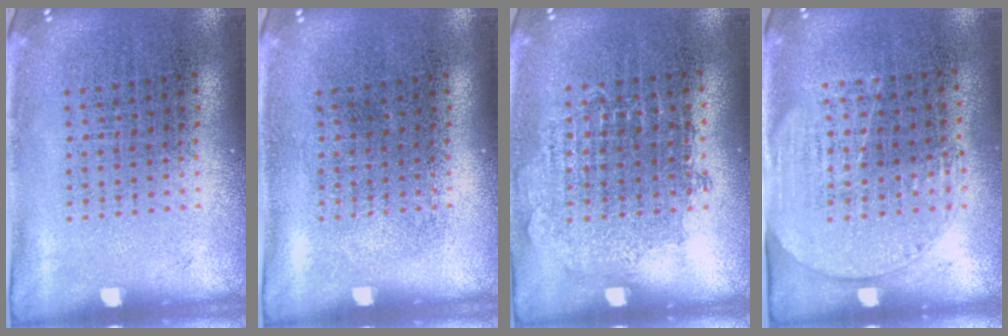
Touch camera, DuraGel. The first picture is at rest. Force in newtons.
{"total": 0.0}
{"total": 0.8, "press": 0.7, "slide": 0.2}
{"total": 1.5, "press": 1.3, "slide": 0.7}